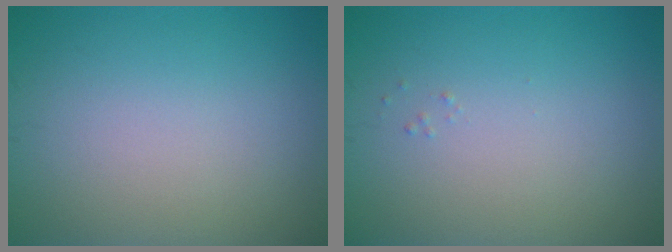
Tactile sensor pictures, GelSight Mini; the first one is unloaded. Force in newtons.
{"total": 0.0}